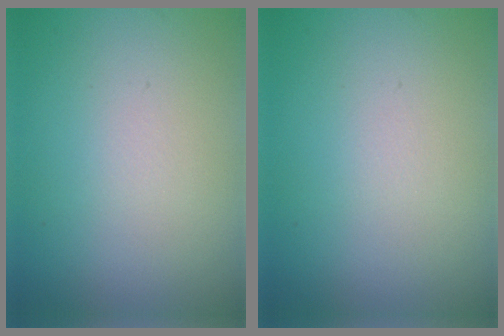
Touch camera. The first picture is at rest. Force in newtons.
{"total": 0.0}